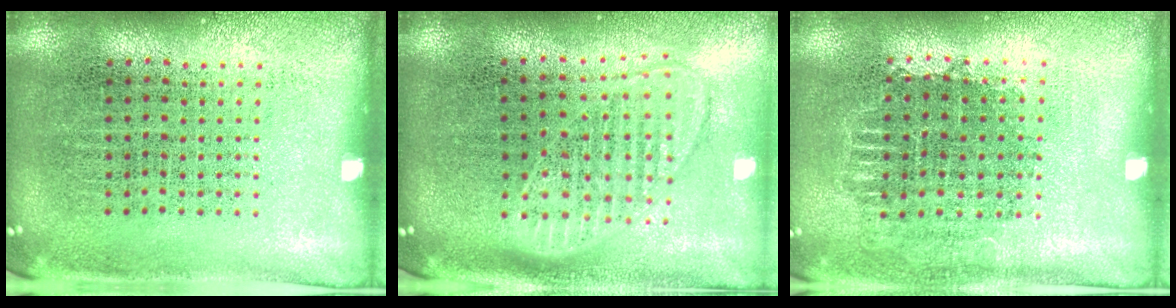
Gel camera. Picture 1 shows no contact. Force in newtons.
{"total": 1.8, "press": 1.5, "slide": 1.1}
{"total": 0.8, "press": 0.7, "slide": 0.3}